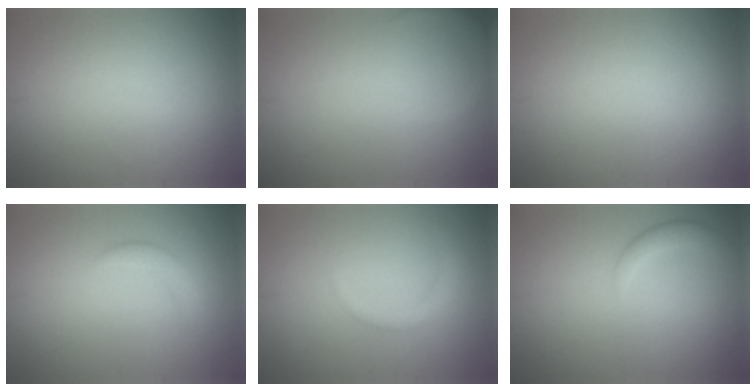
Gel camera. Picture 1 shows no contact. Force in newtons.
{"total": 1.4, "press": 1.4, "slide": 0.1}
{"total": 0.0}
{"total": 1.5, "press": 1.5, "slide": 0.1}
{"total": 1.3, "press": 1.3, "slide": 0.1}
{"total": 1.7, "press": 1.7, "slide": 0.1}